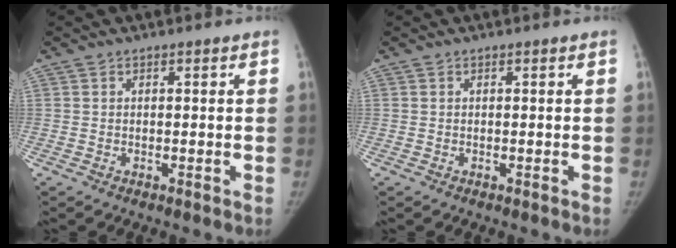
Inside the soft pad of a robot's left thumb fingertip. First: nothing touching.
{"total": 0.0}